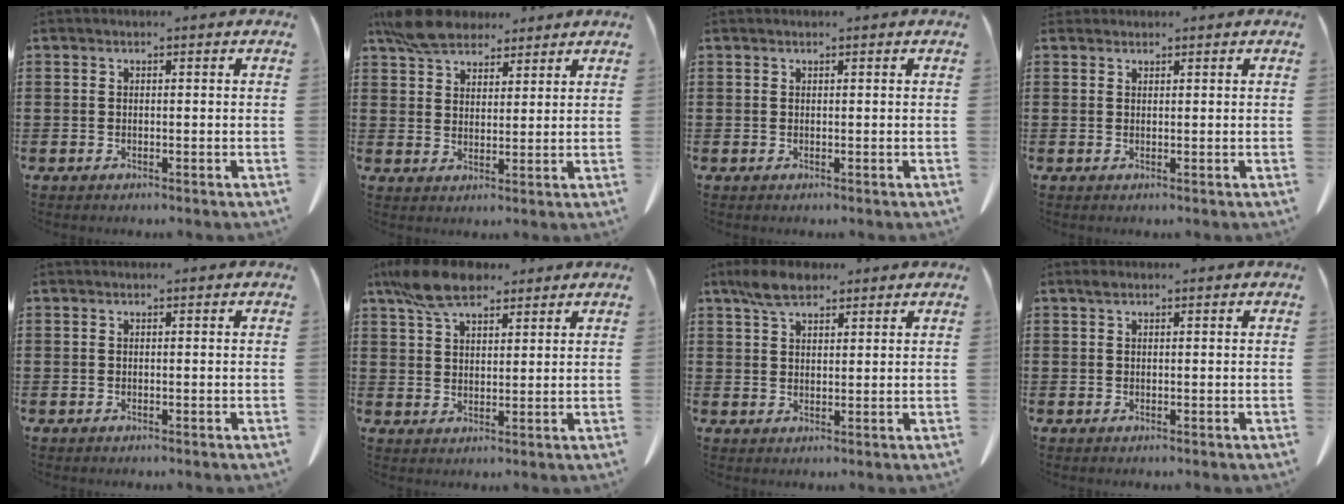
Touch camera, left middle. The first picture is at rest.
{"total": 7.0, "force": [5.8, 3.0, 2.5], "torque": [-0.061, -0.005, 0.110]}
{"total": 0.0}
{"total": 1.0, "force": [1.0, 0.3, 0.1], "torque": [-0.005, 0.000, 0.019]}
{"total": 0.0}
{"total": 8.3, "force": [6.1, 3.5, 4.5], "torque": [-0.107, -0.002, 0.116]}
{"total": 4.9, "force": [3.5, 2.1, 2.6], "torque": [-0.062, 0.005, 0.067]}
{"total": 0.7, "force": [0.4, 0.4, 0.4], "torque": [-0.010, 0.002, 0.009]}